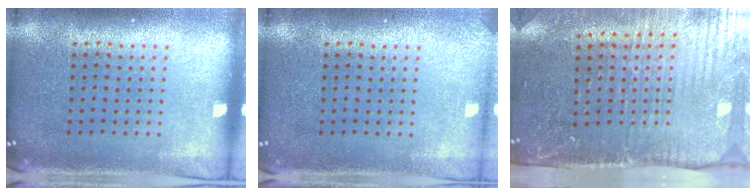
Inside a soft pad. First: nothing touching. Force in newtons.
{"total": 1.1, "press": 1.1, "slide": 0.1}
{"total": 4.5, "press": 3.7, "slide": 2.5}